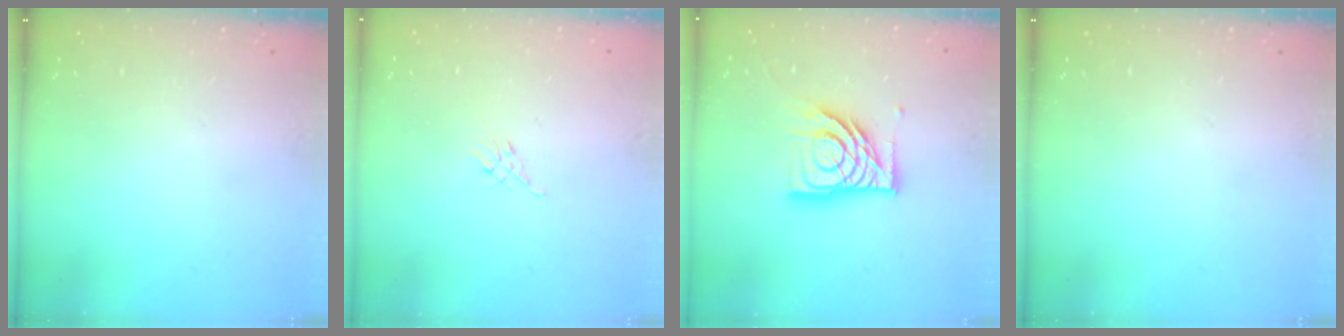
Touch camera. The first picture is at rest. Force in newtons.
{"total": 2.6, "press": 2.5, "slide": 0.7}
{"total": 15.1, "press": 14.9, "slide": 1.9}
{"total": 0.0}